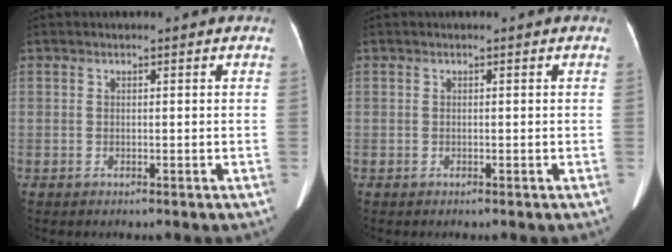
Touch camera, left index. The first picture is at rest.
{"total": 0.0}